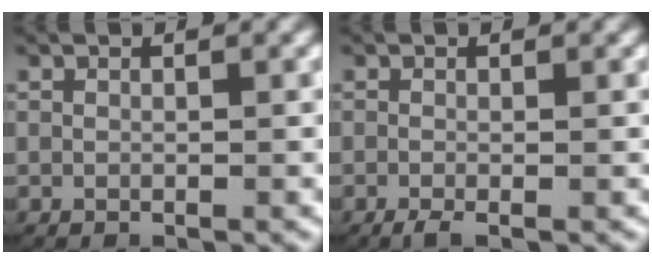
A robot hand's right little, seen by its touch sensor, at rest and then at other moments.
{"total": 1.4, "force": [-0.9, 0.3, 1.0], "torque": [-0.021, -0.007, -0.013]}